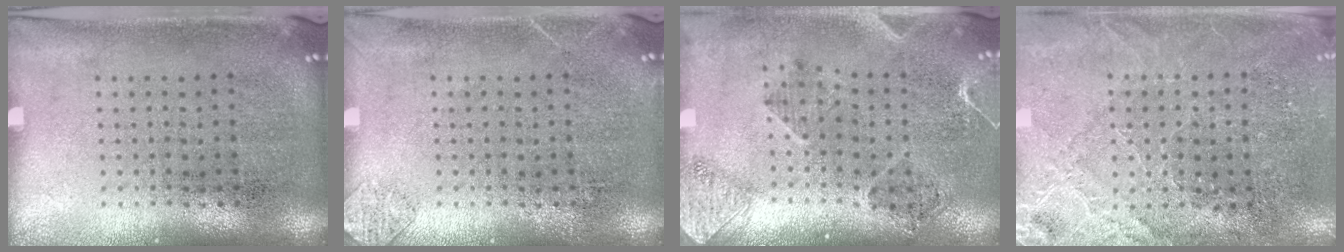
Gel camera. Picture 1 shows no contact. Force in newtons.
{"total": 1.1, "press": 1.1, "slide": 0.1}
{"total": 1.5, "press": 1.4, "slide": 0.5}
{"total": 2.8, "press": 2.8, "slide": 0.2}